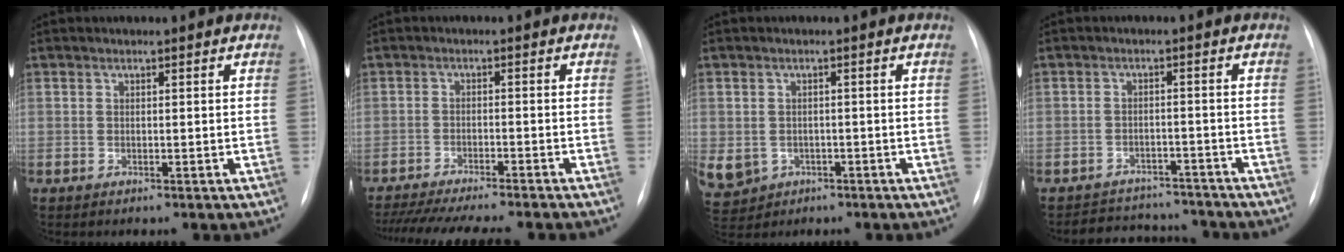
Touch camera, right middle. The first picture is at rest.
{"total": 16.8, "force": [-14.8, 1.6, 7.8], "torque": [-0.143, -0.031, -0.209]}
{"total": 12.6, "force": [-4.6, 10.9, 4.4], "torque": [-0.147, 0.000, -0.053]}
{"total": 9.2, "force": [-8.6, 3.0, 0.9], "torque": [-0.013, 0.013, -0.112]}